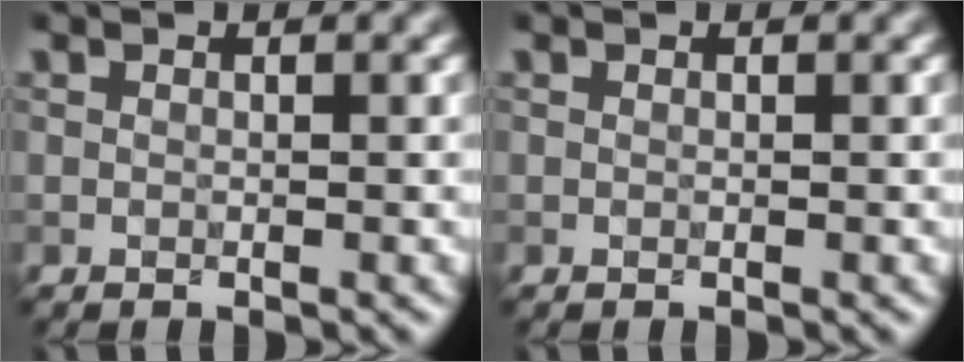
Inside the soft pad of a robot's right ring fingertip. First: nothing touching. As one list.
[{"total": 0.0}]